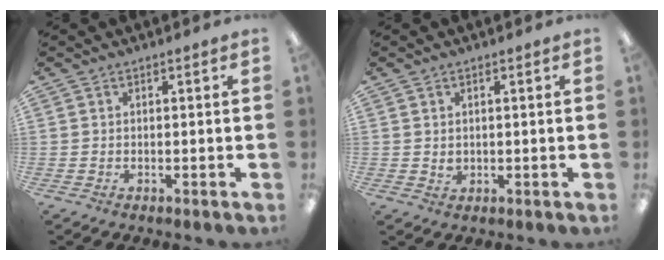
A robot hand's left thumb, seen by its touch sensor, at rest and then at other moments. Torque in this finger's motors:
{"motor_torque": [-0.02, 0.00, 0.09, -0.21, 0.00]}